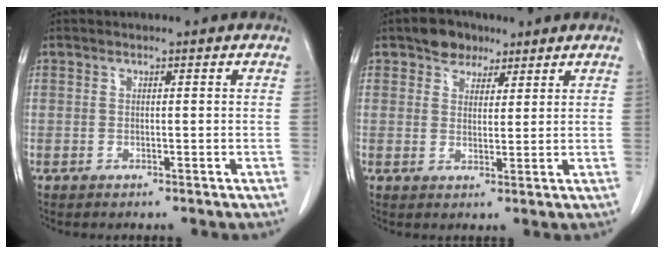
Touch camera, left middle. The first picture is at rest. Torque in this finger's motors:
{"motor_torque": [0.40, -0.38, 0.01, 0.01]}